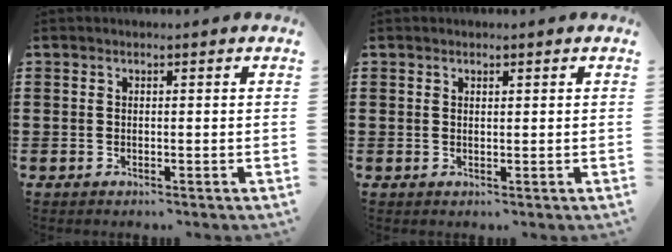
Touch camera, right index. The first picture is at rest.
{"total": 0.7, "force": [0.6, 0.3, 0.2], "torque": [-0.005, 0.002, 0.012]}